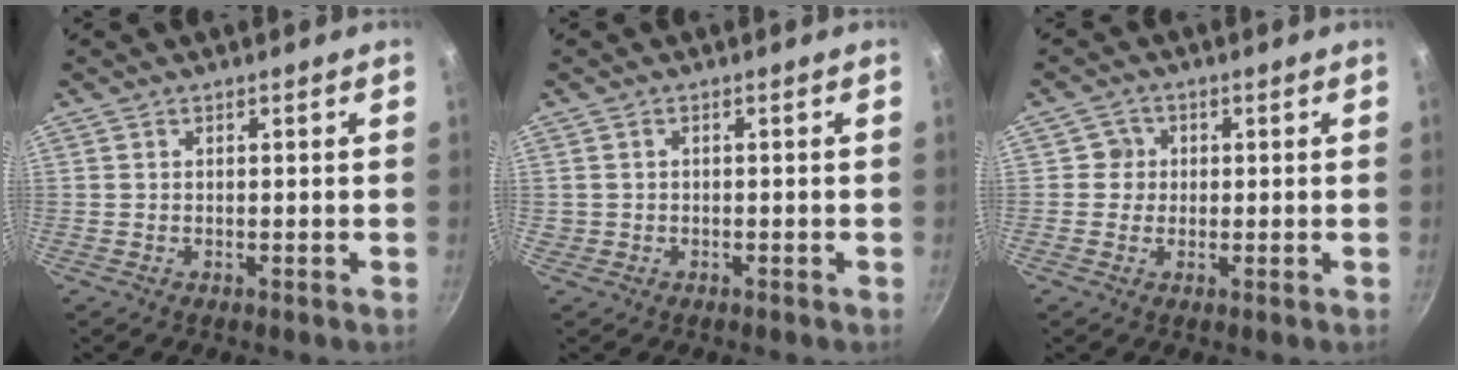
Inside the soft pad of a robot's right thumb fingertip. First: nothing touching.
{"total": 0.6, "force": [-0.3, 0.5, 0.1], "torque": [-0.005, 0.004, 0.000]}
{"total": 2.9, "force": [0.3, 2.9, 0.3], "torque": [0.018, 0.004, -0.001]}